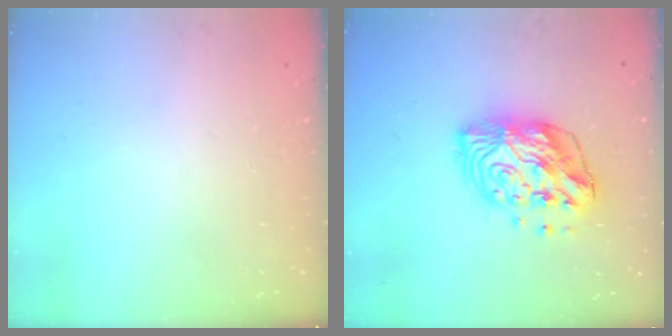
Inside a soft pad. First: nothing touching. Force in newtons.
{"total": 13.7, "press": 13.6, "slide": 1.2}